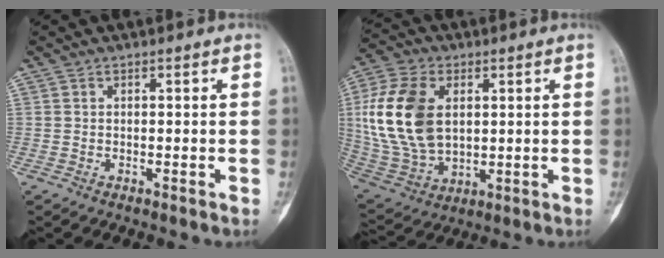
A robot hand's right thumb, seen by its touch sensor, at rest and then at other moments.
{"total": 18.3, "force": [3.1, 11.7, 13.7], "torque": [-0.274, -0.008, 0.069]}